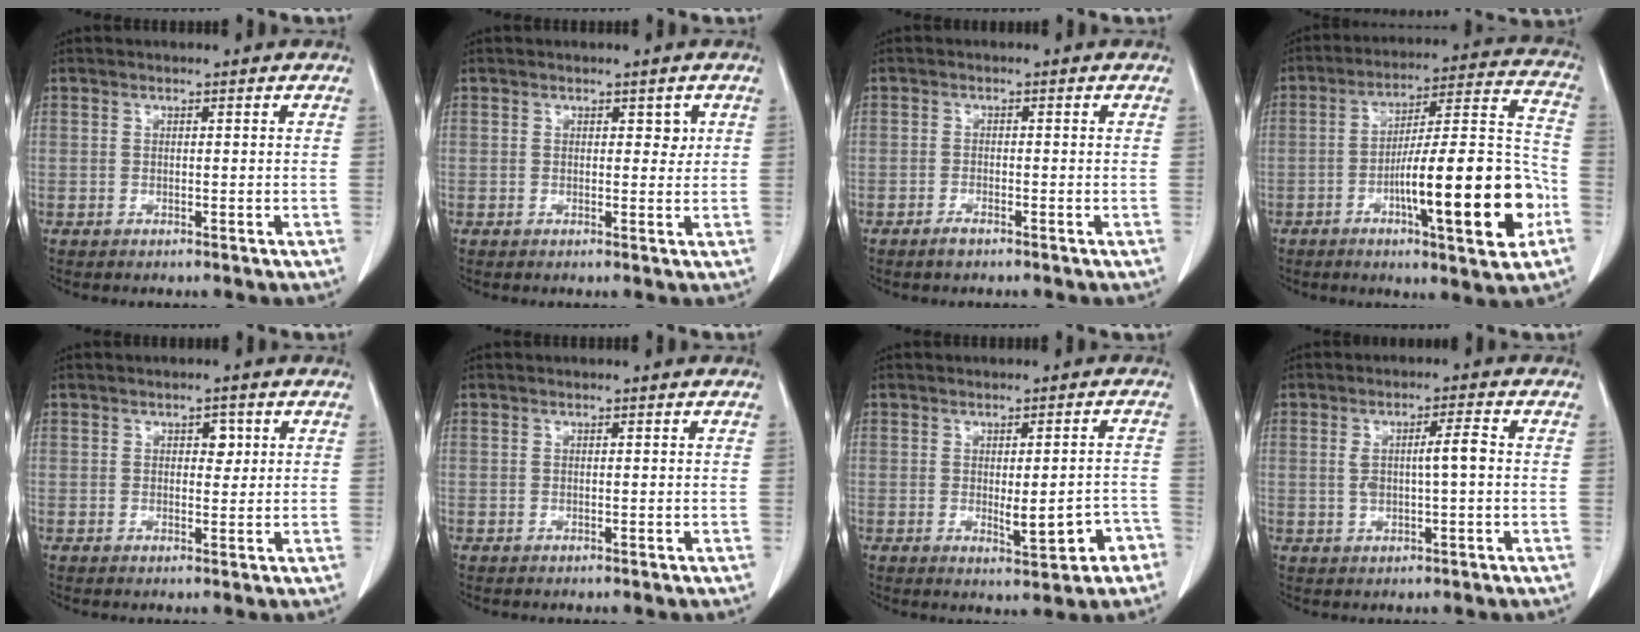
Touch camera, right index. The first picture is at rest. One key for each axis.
{"total": 1.7, "fx": 0.7, "fy": 1.1, "fz": 1.1, "tx": -0.006, "ty": -0.001, "tz": 0.008}
{"total": 1.5, "fx": -1.2, "fy": 0.3, "fz": 0.8, "tx": -0.020, "ty": -0.002, "tz": -0.019}
{"total": 20.0, "fx": -6.4, "fy": 2.5, "fz": 18.8, "tx": -0.263, "ty": 0.015, "tz": -0.091}
{"total": 2.1, "fx": 0.7, "fy": 1.3, "fz": 1.5, "tx": -0.015, "ty": 0.002, "tz": 0.008}
{"total": 0.0}
{"total": 6.5, "fx": -2.4, "fy": 1.8, "fz": 5.8, "tx": -0.068, "ty": 0.004, "tz": -0.022}
{"total": 4.7, "fx": 0.2, "fy": 0.6, "fz": 4.7, "tx": -0.086, "ty": 0.009, "tz": 0.007}